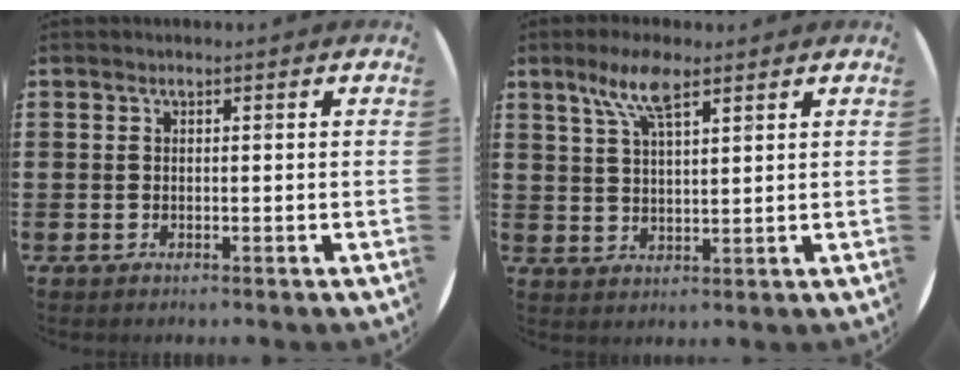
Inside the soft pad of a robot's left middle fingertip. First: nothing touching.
{"total": 6.9, "force": [4.5, 2.0, 4.8], "torque": [-0.096, 0.004, 0.077]}